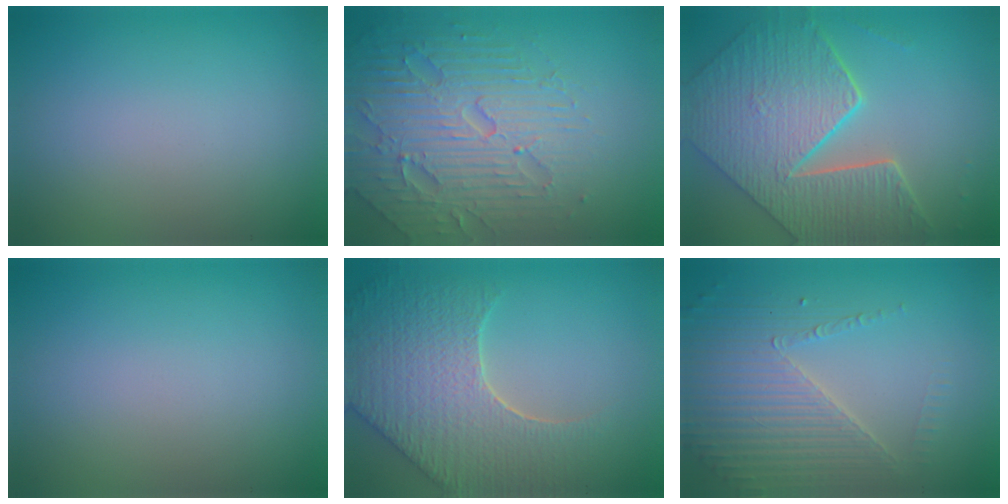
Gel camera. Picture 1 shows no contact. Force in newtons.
{"total": 5.6, "press": 5.4, "slide": 1.4}
{"total": 9.3, "press": 6.7, "slide": 6.4}
{"total": 0.0}
{"total": 7.8, "press": 6.2, "slide": 4.8}
{"total": 4.4, "press": 3.9, "slide": 2.2}